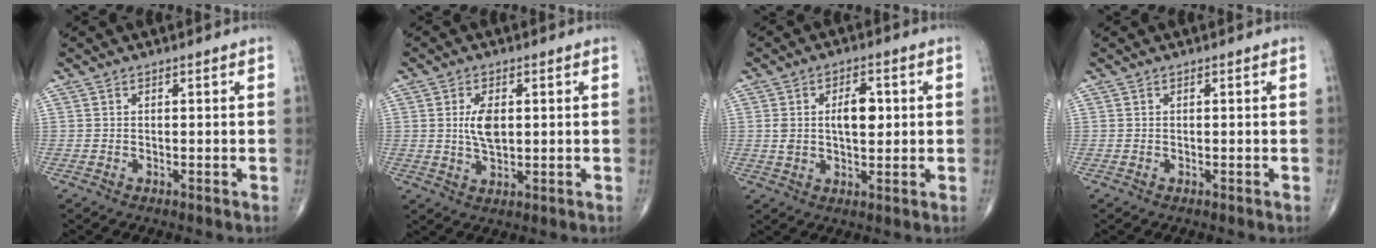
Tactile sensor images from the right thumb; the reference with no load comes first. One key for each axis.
{"total": 5.4, "fx": 0.8, "fy": 2.7, "fz": 4.6, "tx": -0.084, "ty": -0.007, "tz": 0.016}
{"total": 6.9, "fx": 1.2, "fy": 3.6, "fz": 5.8, "tx": -0.085, "ty": 0.002, "tz": 0.020}
{"total": 0.0}